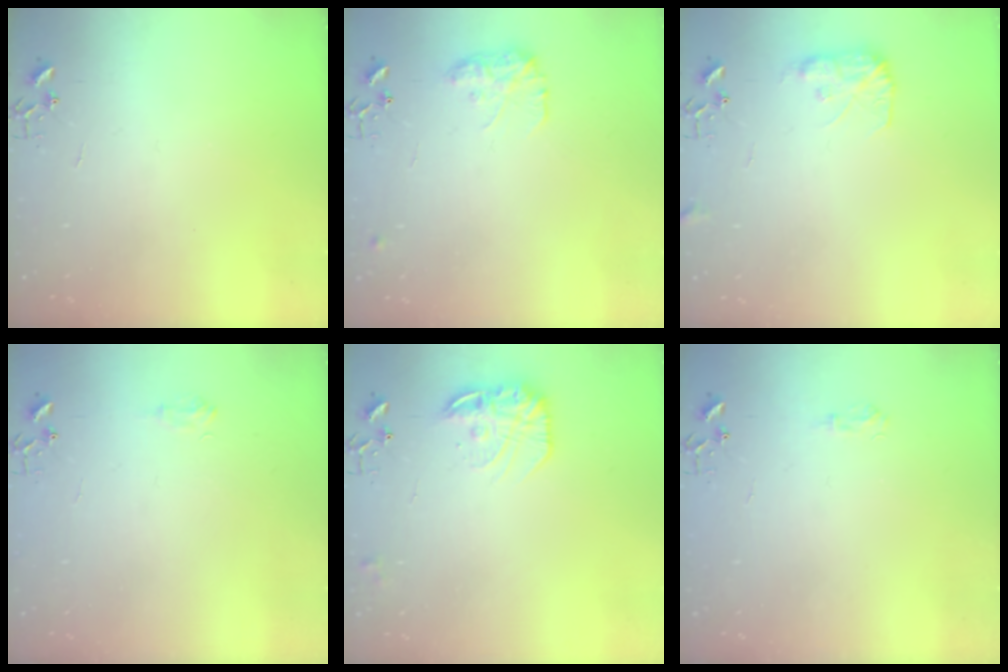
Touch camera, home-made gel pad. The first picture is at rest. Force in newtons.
{"total": 10.8, "press": 10.8, "slide": 0.6}
{"total": 9.2, "press": 9.2, "slide": 0.3}
{"total": 6.0, "press": 5.9, "slide": 0.7}
{"total": 15.5, "press": 15.5, "slide": 1.0}
{"total": 5.7, "press": 5.7, "slide": 0.6}